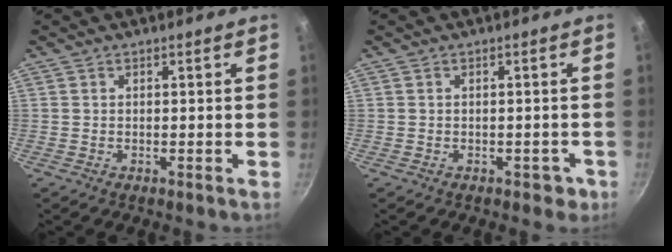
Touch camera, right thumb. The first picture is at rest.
{"total": 2.3, "force": [-1.1, 1.7, 1.2], "torque": [0.005, 0.020, 0.002]}